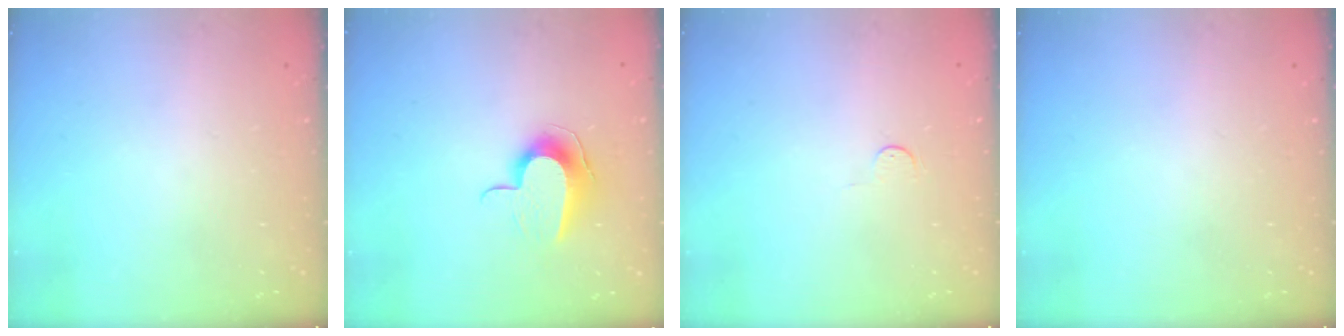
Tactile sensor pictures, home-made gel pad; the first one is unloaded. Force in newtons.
{"total": 9.5, "press": 9.5, "slide": 0.5}
{"total": 3.4, "press": 3.4, "slide": 0.3}
{"total": 0.0}